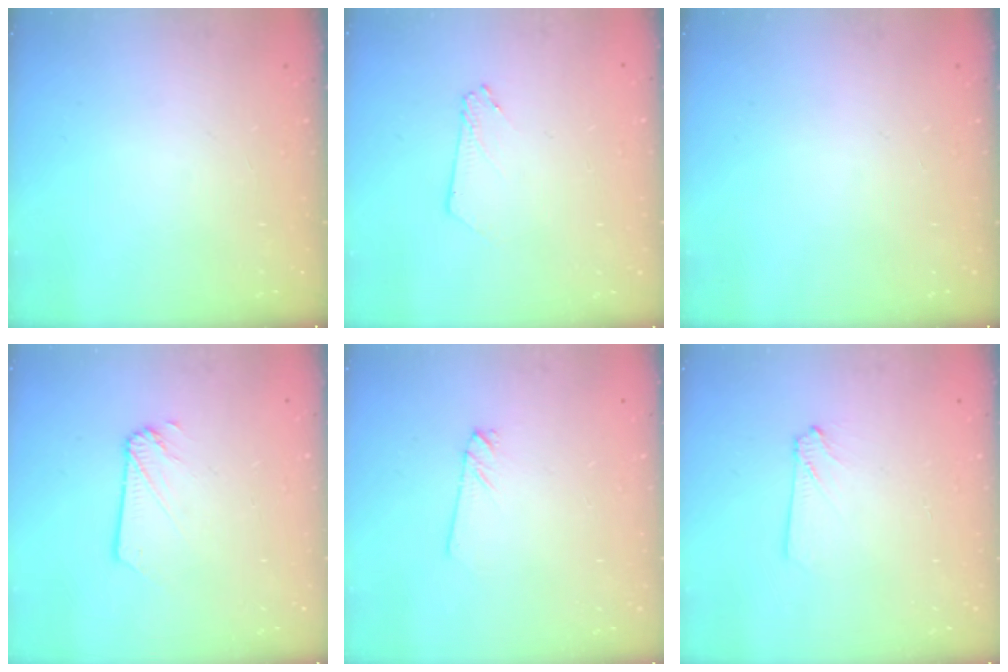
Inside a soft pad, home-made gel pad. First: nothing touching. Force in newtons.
{"total": 2.5, "press": 2.5, "slide": 0.2}
{"total": 0.0}
{"total": 2.2, "press": 2.2, "slide": 0.0}
{"total": 0.9, "press": 0.9, "slide": 0.1}
{"total": 2.9, "press": 2.9, "slide": 0.4}